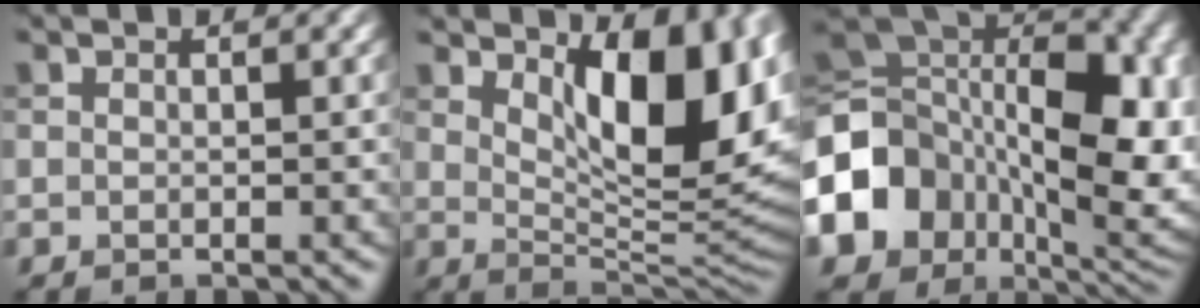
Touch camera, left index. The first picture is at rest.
{"total": 11.9, "force": [3.9, 5.1, 10.1], "torque": [-0.131, -0.006, 0.065]}
{"total": 15.7, "force": [-1.0, 11.2, 11.0], "torque": [-0.199, 0.001, -0.017]}